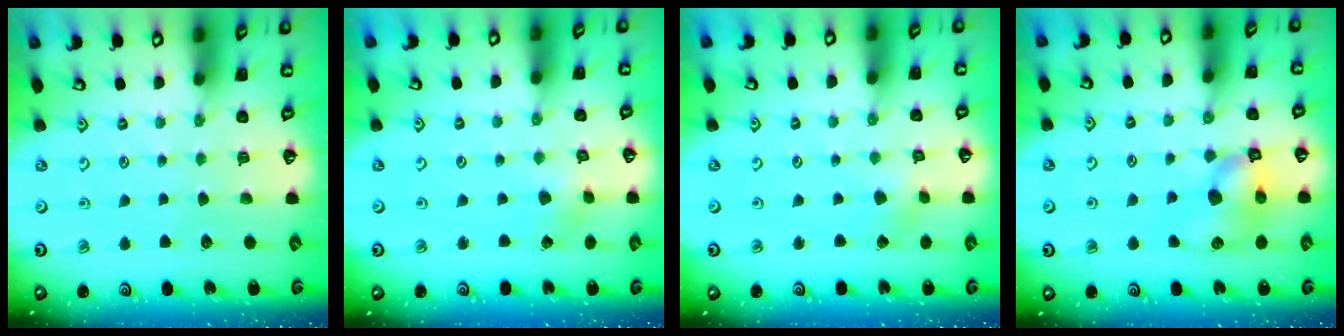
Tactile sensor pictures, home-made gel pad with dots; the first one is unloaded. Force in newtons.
{"total": 1.8, "press": 1.8, "slide": 0.2}
{"total": 2.9, "press": 2.9, "slide": 0.2}
{"total": 11.3, "press": 11.2, "slide": 1.6}